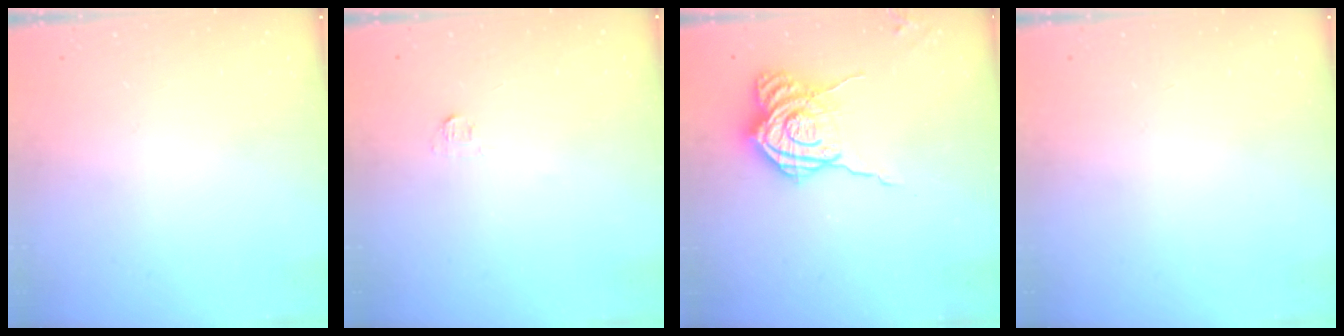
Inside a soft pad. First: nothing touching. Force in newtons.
{"total": 3.5, "press": 3.5, "slide": 0.5}
{"total": 11.2, "press": 11.1, "slide": 1.3}
{"total": 0.0}